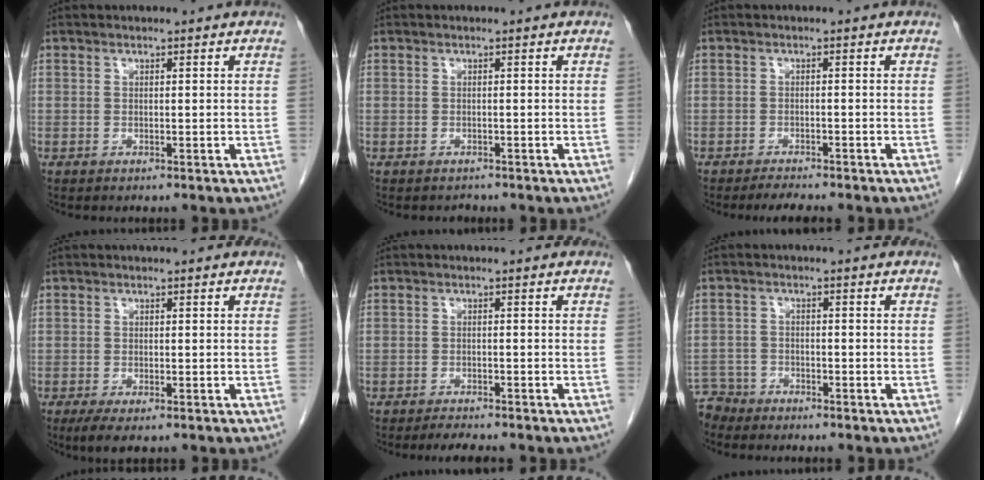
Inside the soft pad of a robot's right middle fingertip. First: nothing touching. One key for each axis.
{"total": 0.7, "fx": -0.6, "fy": 0.3, "fz": -0.2, "tx": -0.007, "ty": -0.002, "tz": -0.011}
{"total": 2.6, "fx": -2.4, "fy": 0.1, "fz": 1.0, "tx": -0.024, "ty": -0.009, "tz": -0.036}
{"total": 3.1, "fx": -1.9, "fy": 1.0, "fz": 2.3, "tx": -0.046, "ty": -0.009, "tz": -0.029}
{"total": 2.6, "fx": -2.4, "fy": 0.1, "fz": 1.0, "tx": -0.023, "ty": -0.009, "tz": -0.036}
{"total": 4.1, "fx": -3.8, "fy": 1.4, "fz": -0.9, "tx": 0.018, "ty": -0.005, "tz": -0.074}